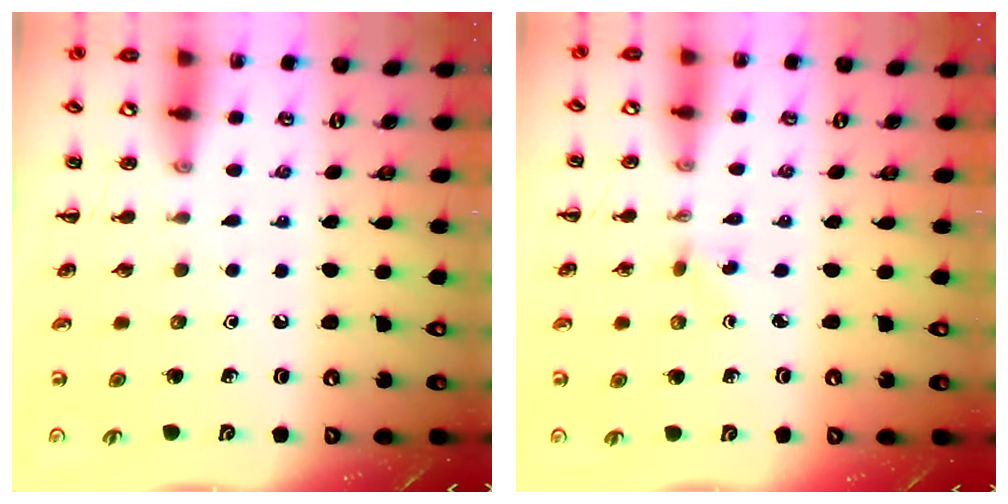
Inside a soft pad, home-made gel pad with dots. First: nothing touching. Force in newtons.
{"total": 1.5, "press": 1.3, "slide": 0.6}